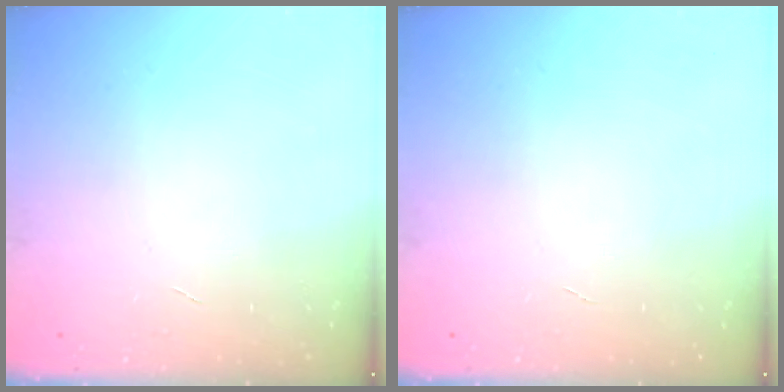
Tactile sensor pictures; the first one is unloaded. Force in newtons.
{"total": 0.0}